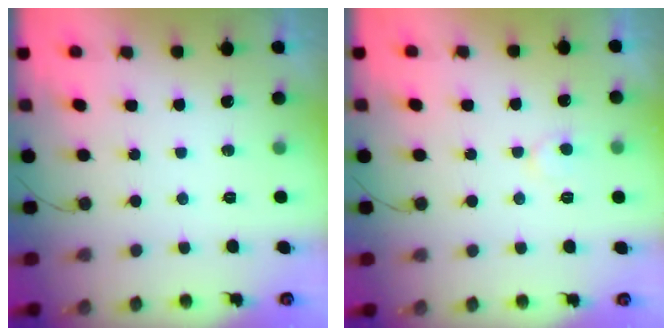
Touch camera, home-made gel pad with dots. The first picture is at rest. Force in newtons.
{"total": 6.6, "press": 6.6, "slide": 0.4}